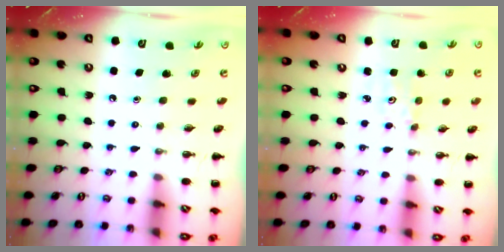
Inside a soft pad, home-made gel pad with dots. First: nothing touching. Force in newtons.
{"total": 1.4, "press": 1.3, "slide": 0.5}